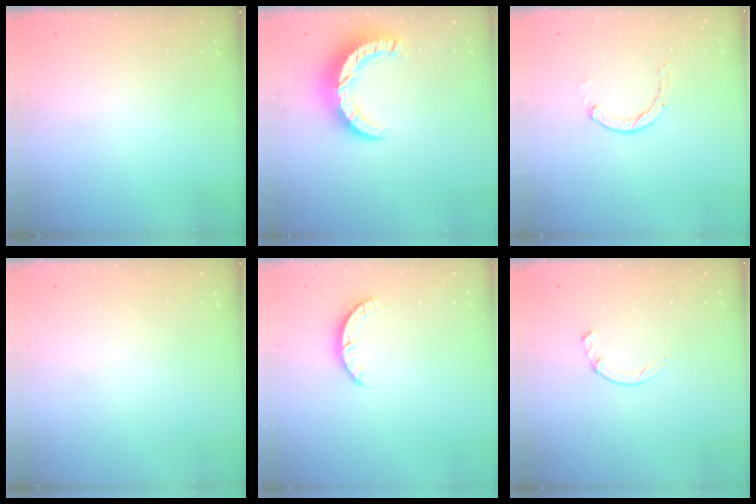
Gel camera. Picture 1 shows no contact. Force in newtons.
{"total": 8.9, "press": 8.9, "slide": 0.9}
{"total": 0.8, "press": 0.8, "slide": 0.2}
{"total": 0.0}
{"total": 2.7, "press": 2.7, "slide": 0.4}
{"total": 0.5, "press": 0.4, "slide": 0.3}